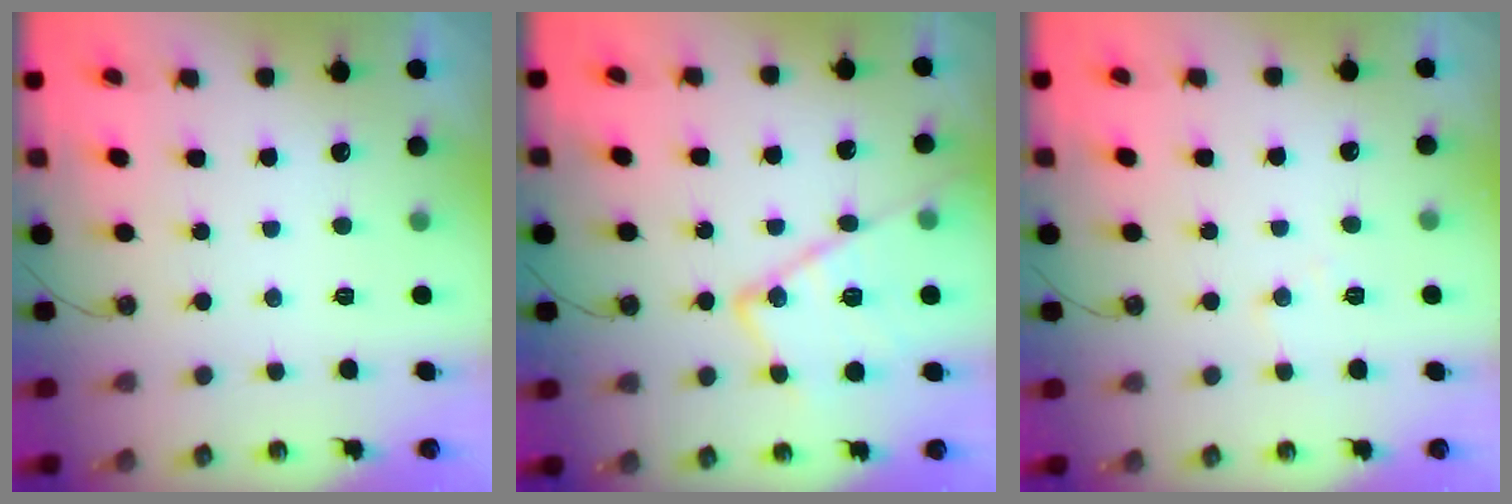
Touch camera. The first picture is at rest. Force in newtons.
{"total": 18.0, "press": 17.9, "slide": 1.2}
{"total": 6.4, "press": 6.3, "slide": 0.9}